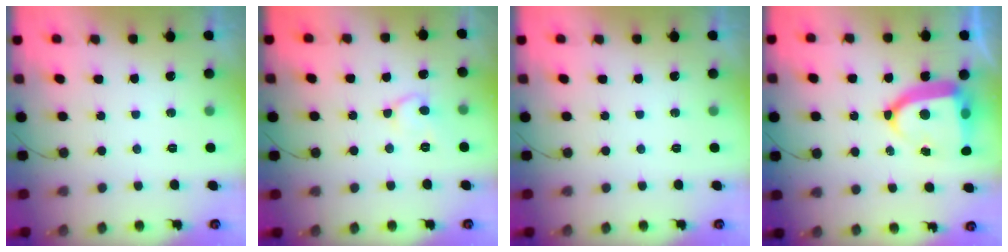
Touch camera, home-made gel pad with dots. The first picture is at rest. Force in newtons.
{"total": 7.7, "press": 7.7, "slide": 0.6}
{"total": 0.0}
{"total": 12.4, "press": 12.4, "slide": 1.2}